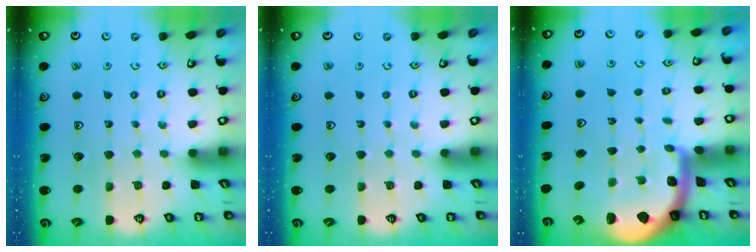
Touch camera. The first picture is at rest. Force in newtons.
{"total": 0.0}
{"total": 2.4, "press": 2.4, "slide": 0.3}